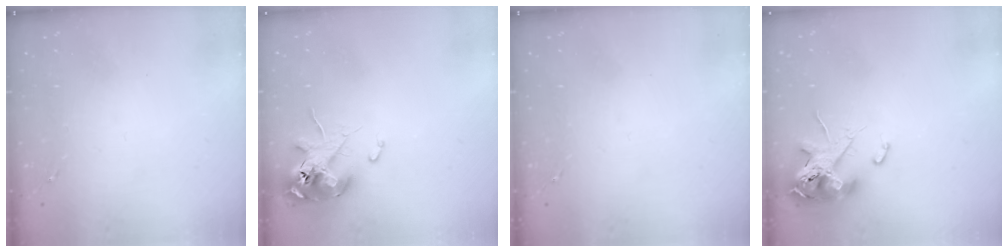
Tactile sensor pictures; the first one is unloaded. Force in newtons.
{"total": 11.6, "press": 11.4, "slide": 2.1}
{"total": 0.0}
{"total": 12.2, "press": 12.1, "slide": 2.0}